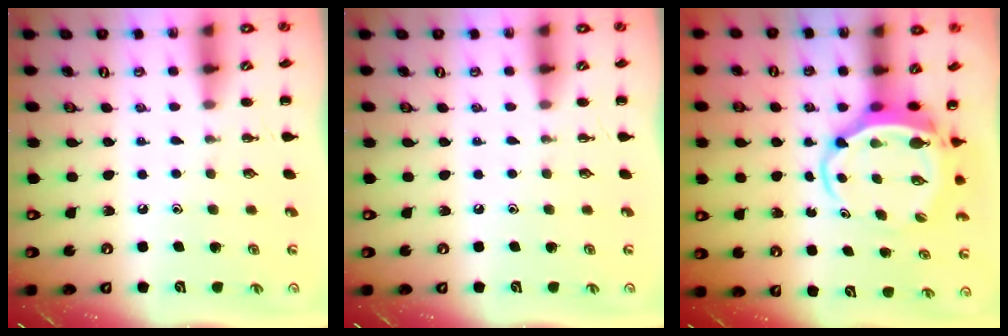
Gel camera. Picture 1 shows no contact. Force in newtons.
{"total": 0.0}
{"total": 6.7, "press": 6.5, "slide": 1.6}